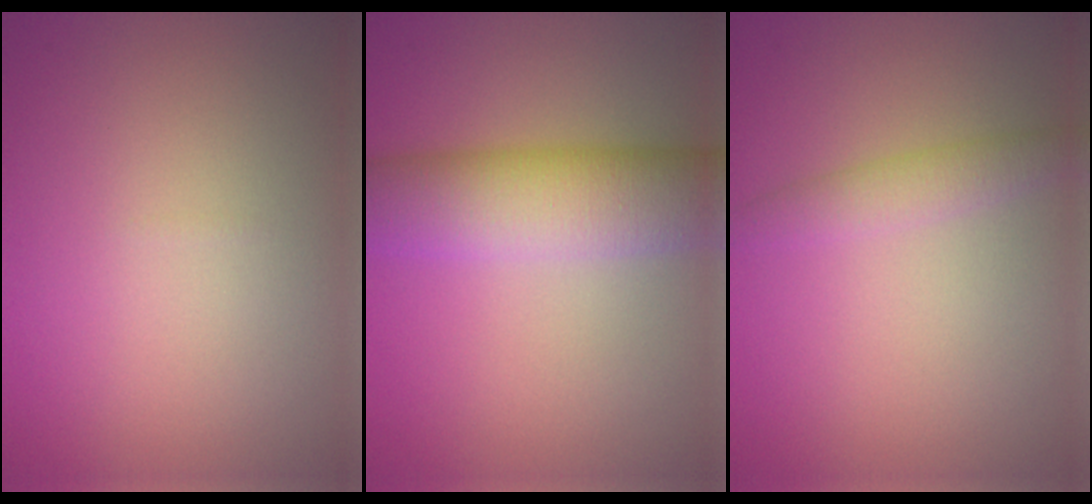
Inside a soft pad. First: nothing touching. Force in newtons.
{"total": 7.8, "press": 7.8, "slide": 0.2}
{"total": 2.1, "press": 2.1, "slide": 0.1}